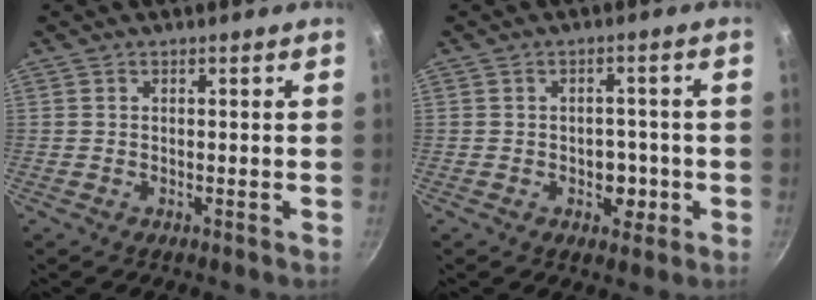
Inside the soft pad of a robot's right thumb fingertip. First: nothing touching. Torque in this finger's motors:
{"motor_torque": [1.23, 0.99, 0.52, -0.35, 0.01]}